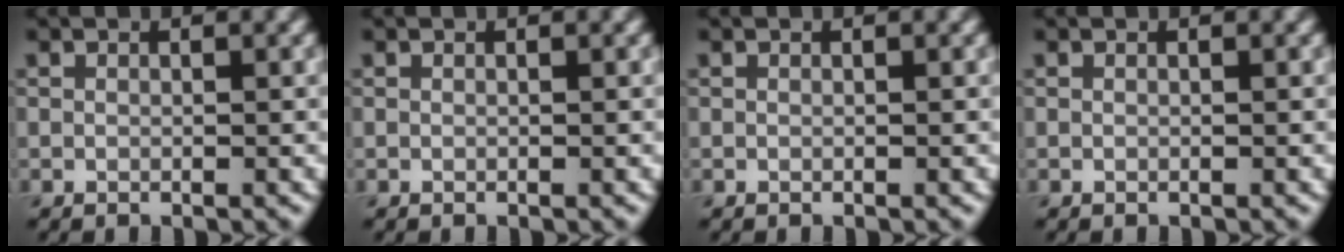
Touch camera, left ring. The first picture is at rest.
{"total": 0.0}
{"total": 0.0}
{"total": 0.0}